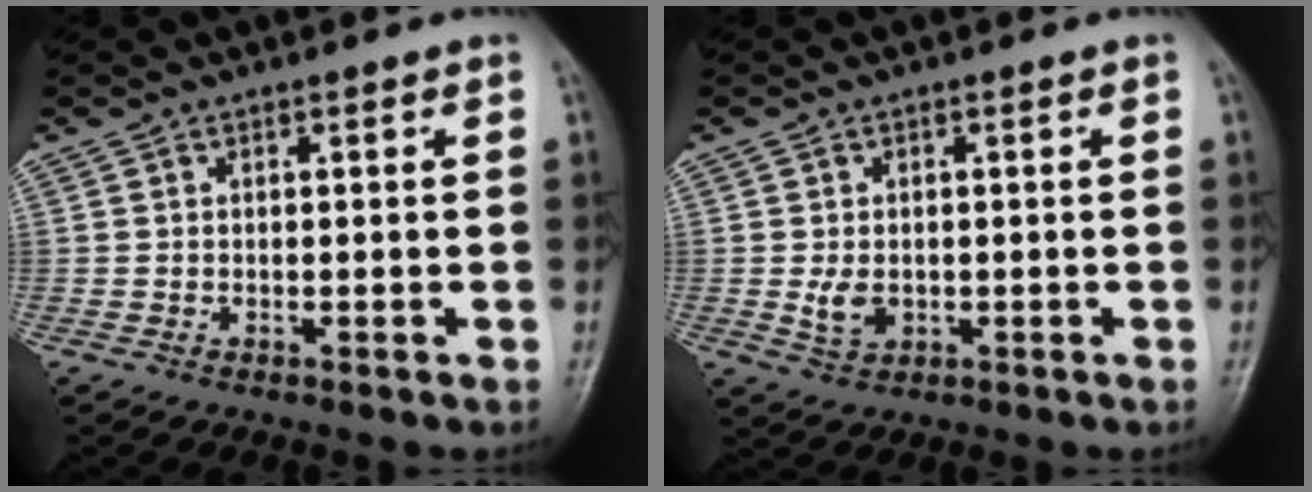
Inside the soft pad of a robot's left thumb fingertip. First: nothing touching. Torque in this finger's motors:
{"motor_torque": [0.34, 0.35, 0.17, -0.17, 0.09]}